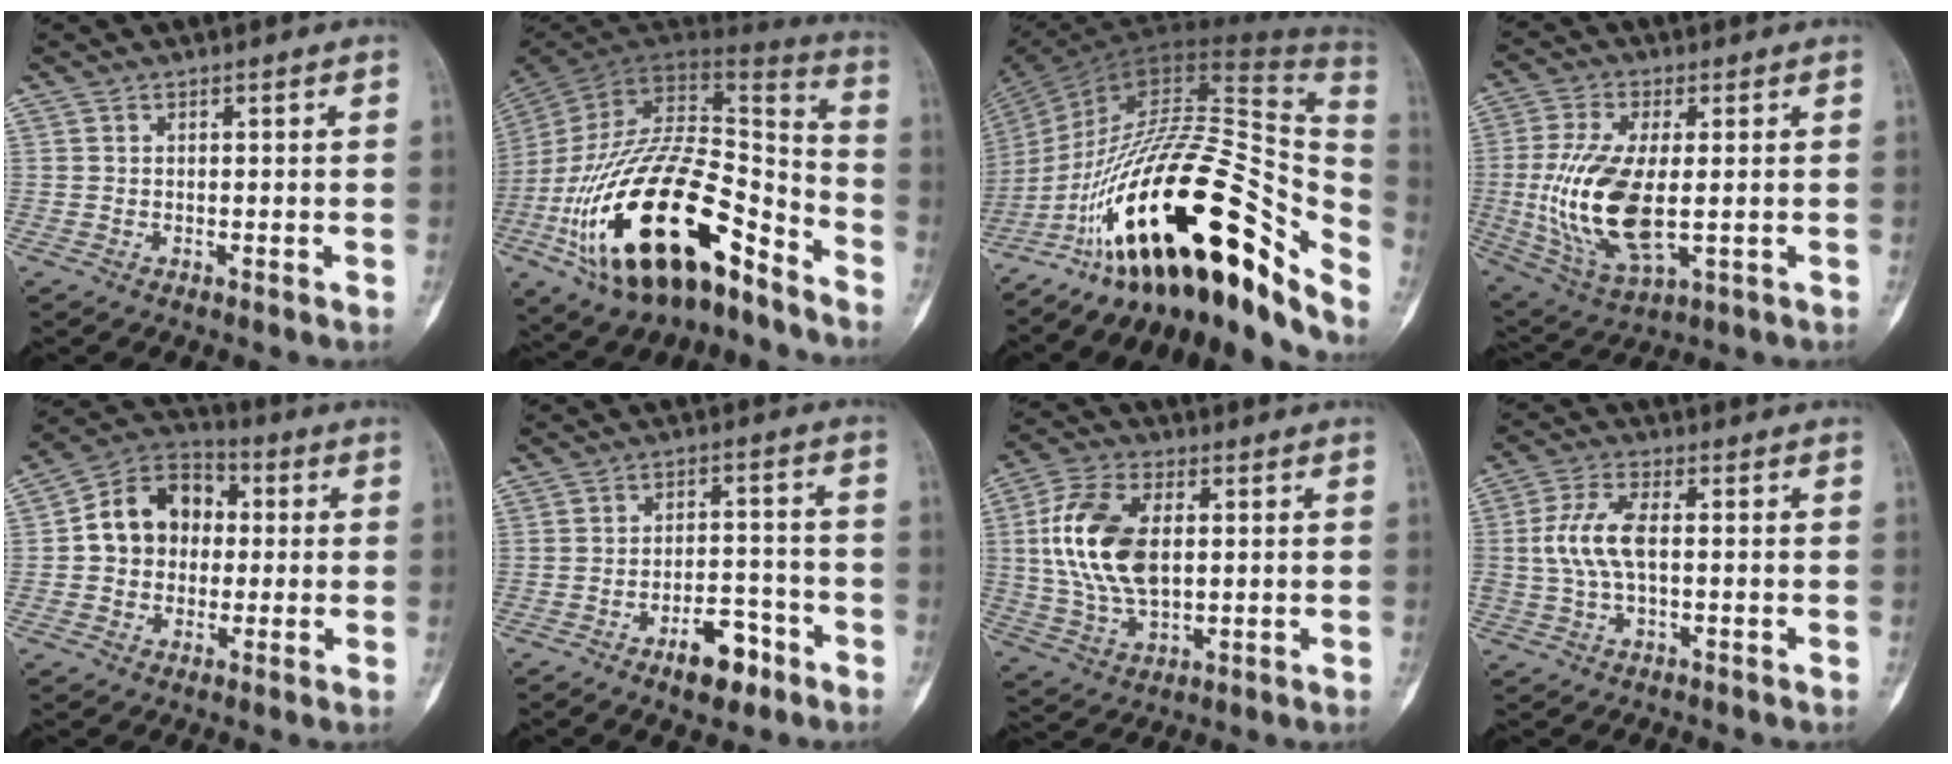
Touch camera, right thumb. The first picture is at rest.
{"total": 32.1, "force": [-15.7, 14.8, 23.7], "torque": [-0.448, 0.062, -0.259]}
{"total": 36.1, "force": [-18.8, 12.3, 28.3], "torque": [-0.362, 0.093, -0.294]}
{"total": 16.2, "force": [-0.9, 7.1, 14.5], "torque": [-0.306, -0.011, -0.004]}
{"total": 12.7, "force": [0.9, 10.3, 7.4], "torque": [-0.090, 0.029, 0.004]}
{"total": 8.0, "force": [-4.8, 3.8, 5.1], "torque": [-0.061, 0.037, -0.072]}
{"total": 15.3, "force": [2.0, 8.8, 12.4], "torque": [-0.247, 0.004, 0.039]}
{"total": 7.9, "force": [0.2, 3.5, 7.1], "torque": [-0.165, 0.017, 0.003]}